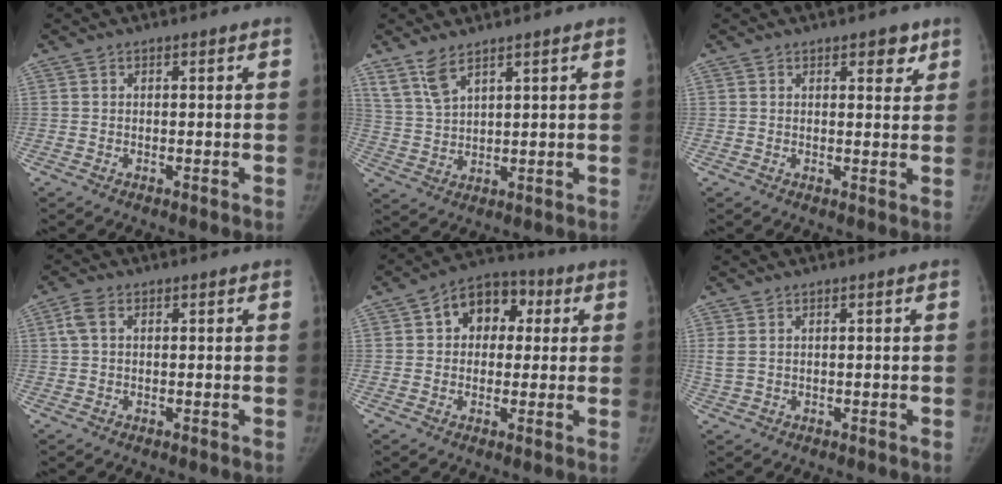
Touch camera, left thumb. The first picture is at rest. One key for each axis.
{"total": 5.2, "fx": 3.9, "fy": 1.6, "fz": 3.1, "tx": -0.063, "ty": -0.017, "tz": 0.087}
{"total": 3.4, "fx": 2.0, "fy": 1.8, "fz": 2.0, "tx": -0.003, "ty": -0.010, "tz": 0.024}
{"total": 2.8, "fx": 0.8, "fy": 1.7, "fz": 2.1, "tx": -0.050, "ty": 0.012, "tz": 0.016}
{"total": 10.2, "fx": 2.5, "fy": 7.7, "fz": 6.1, "tx": -0.052, "ty": 0.017, "tz": 0.027}
{"total": 2.1, "fx": 0.7, "fy": 1.2, "fz": 1.6, "tx": -0.052, "ty": 0.008, "tz": 0.021}